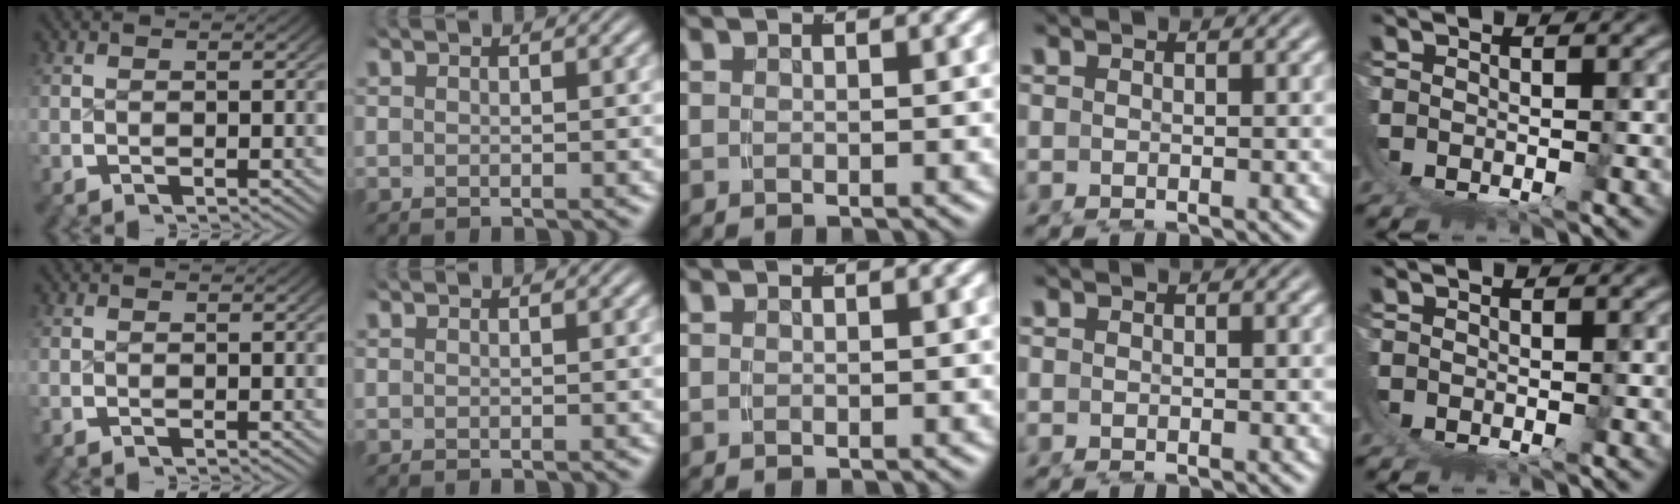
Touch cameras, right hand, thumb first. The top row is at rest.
{}